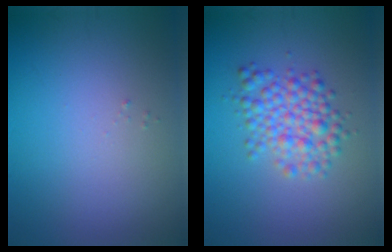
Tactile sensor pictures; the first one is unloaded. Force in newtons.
{"total": 4.0, "press": 4.0, "slide": 0.1}